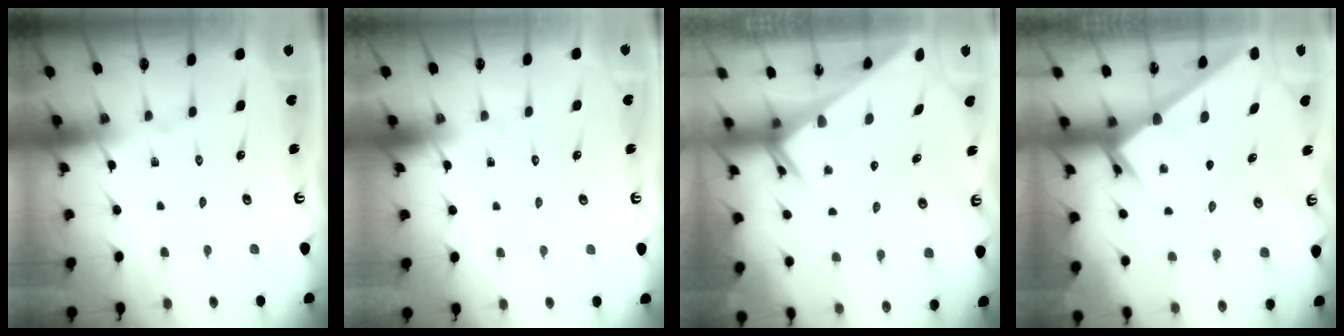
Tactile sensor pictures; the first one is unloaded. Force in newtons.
{"total": 1.5, "press": 1.5, "slide": 0.0}
{"total": 2.4, "press": 2.4, "slide": 0.2}
{"total": 2.4, "press": 2.4, "slide": 0.3}